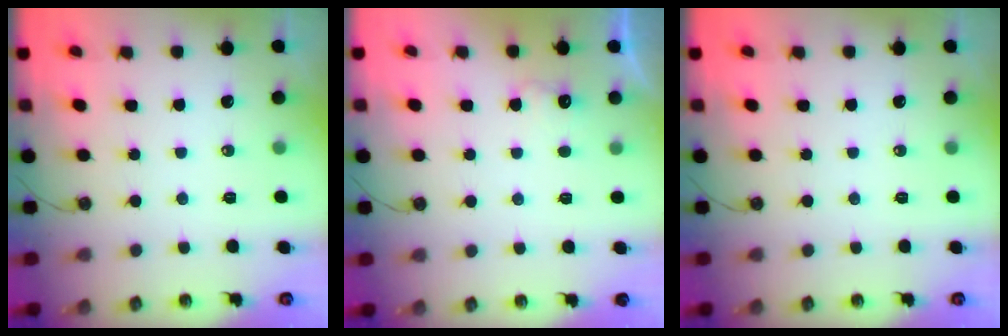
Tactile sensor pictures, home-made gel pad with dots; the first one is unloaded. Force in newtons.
{"total": 6.4, "press": 6.3, "slide": 0.9}
{"total": 0.0}